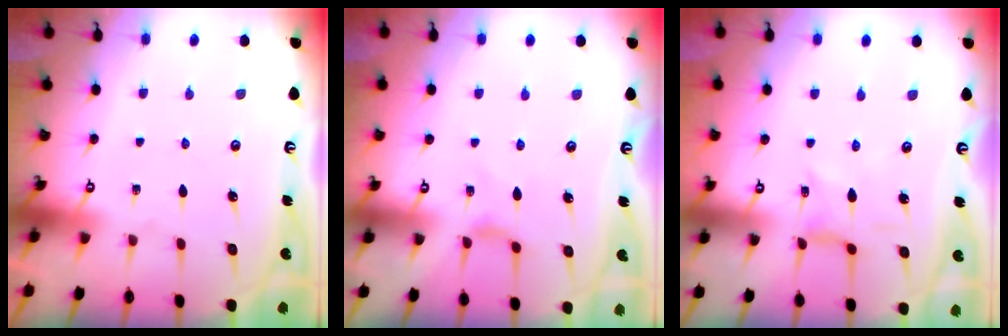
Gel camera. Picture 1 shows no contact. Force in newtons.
{"total": 2.3, "press": 2.3, "slide": 0.5}
{"total": 2.1, "press": 2.1, "slide": 0.5}